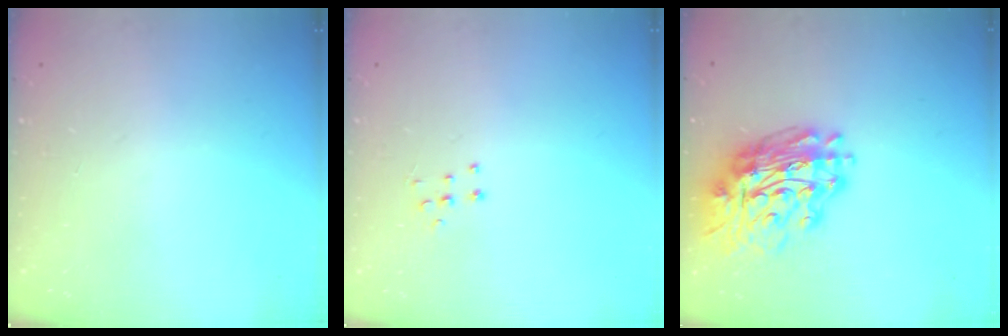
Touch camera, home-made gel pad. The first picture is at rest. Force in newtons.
{"total": 3.7, "press": 3.7, "slide": 0.2}
{"total": 17.2, "press": 17.1, "slide": 1.9}